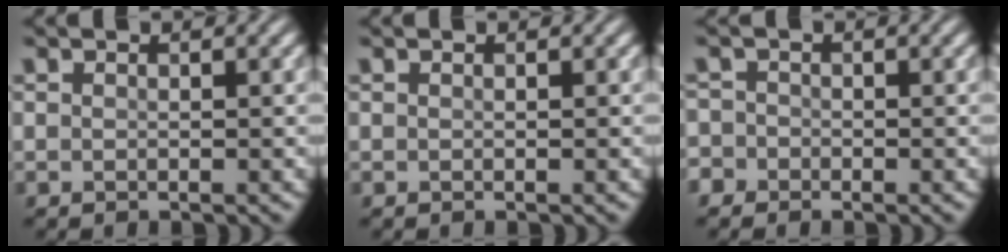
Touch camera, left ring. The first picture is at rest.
{"total": 0.0}
{"total": 1.7, "force": [-1.0, 1.4, 0.2], "torque": [0.007, 0.008, -0.024]}